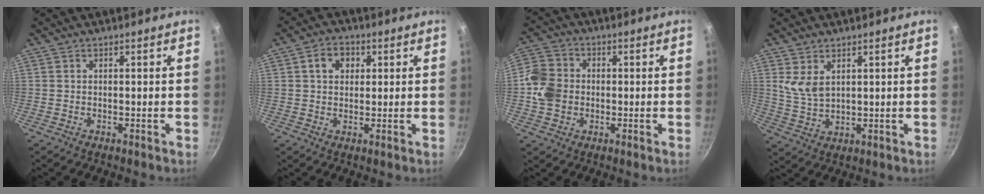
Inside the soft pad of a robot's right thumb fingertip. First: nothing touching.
{"total": 5.2, "force": [1.5, 4.1, 2.8], "torque": [-0.024, 0.005, 0.018]}
{"total": 8.5, "force": [-0.6, 7.3, 4.3], "torque": [-0.060, 0.011, -0.029]}
{"total": 5.3, "force": [2.4, 3.0, 3.6], "torque": [-0.061, -0.025, 0.055]}